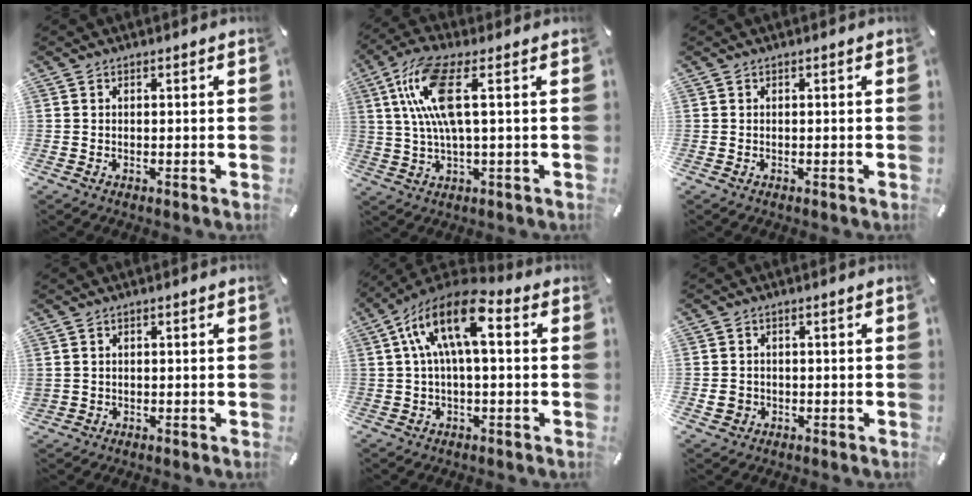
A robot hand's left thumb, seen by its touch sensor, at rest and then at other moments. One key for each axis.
{"total": 12.1, "fx": 2.5, "fy": 3.5, "fz": 11.3, "tx": -0.238, "ty": -0.008, "tz": 0.042}
{"total": 0.0}
{"total": 1.1, "fx": 0.4, "fy": 1.0, "fz": 0.2, "tx": -0.007, "ty": 0.002, "tz": 0.007}
{"total": 15.3, "fx": 3.6, "fy": 6.6, "fz": 13.3, "tx": -0.260, "ty": -0.004, "tz": 0.063}
{"total": 2.6, "fx": -0.5, "fy": 2.4, "fz": 0.8, "tx": -0.014, "ty": 0.003, "tz": -0.009}